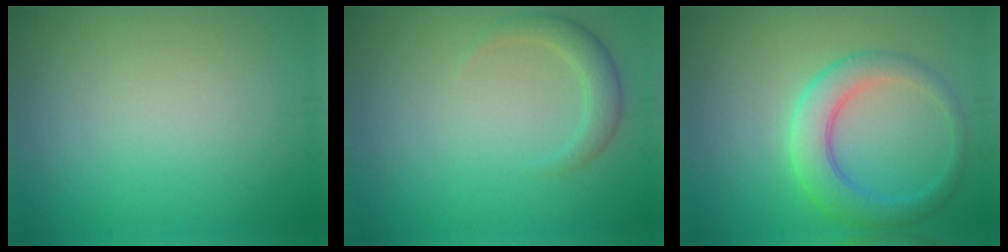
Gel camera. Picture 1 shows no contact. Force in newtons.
{"total": 2.0, "press": 2.0, "slide": 0.2}
{"total": 4.5, "press": 4.5, "slide": 0.1}